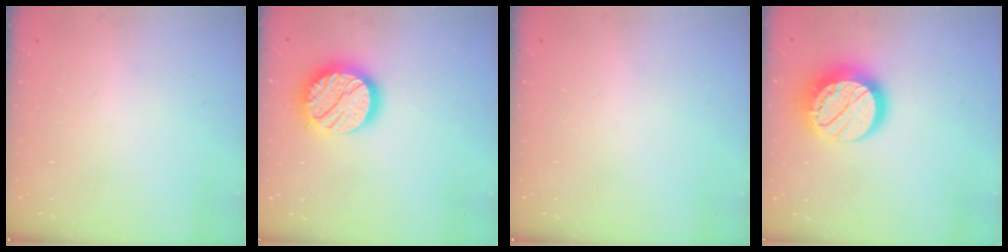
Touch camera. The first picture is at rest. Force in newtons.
{"total": 19.0, "press": 19.0, "slide": 1.0}
{"total": 0.0}
{"total": 16.9, "press": 16.9, "slide": 0.9}